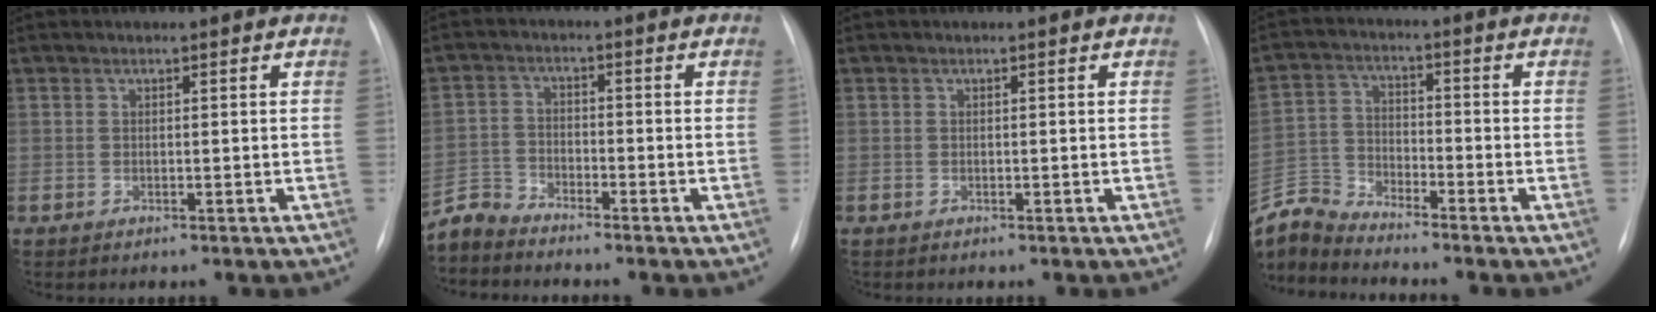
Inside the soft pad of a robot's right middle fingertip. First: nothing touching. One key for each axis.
{"total": 4.2, "fx": -4.1, "fy": 0.1, "fz": -0.5, "tx": 0.010, "ty": -0.012, "tz": -0.082}
{"total": 0.0}
{"total": 7.5, "fx": -7.5, "fy": -0.4, "fz": 0.1, "tx": -0.014, "ty": 0.003, "tz": -0.152}